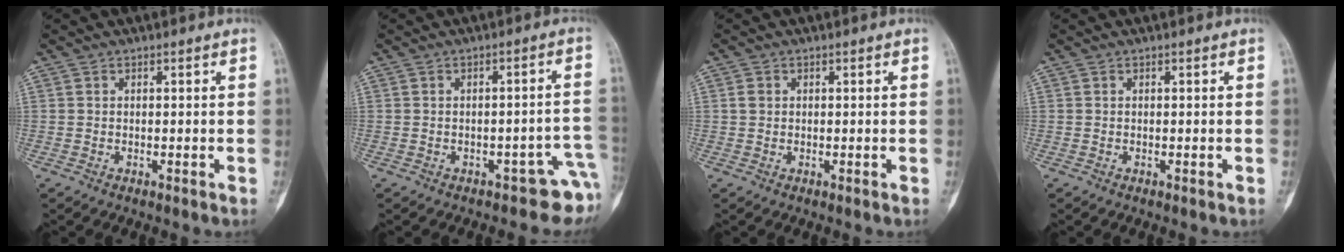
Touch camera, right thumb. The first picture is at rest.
{"total": 5.3, "force": [-3.2, 2.5, 3.4], "torque": [-0.007, 0.041, -0.037]}
{"total": 1.2, "force": [0.2, 1.0, 0.6], "torque": [-0.009, 0.003, 0.004]}
{"total": 0.0}